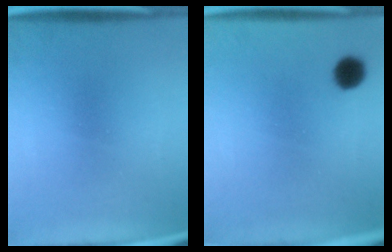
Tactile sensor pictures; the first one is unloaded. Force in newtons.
{"total": 4.1}